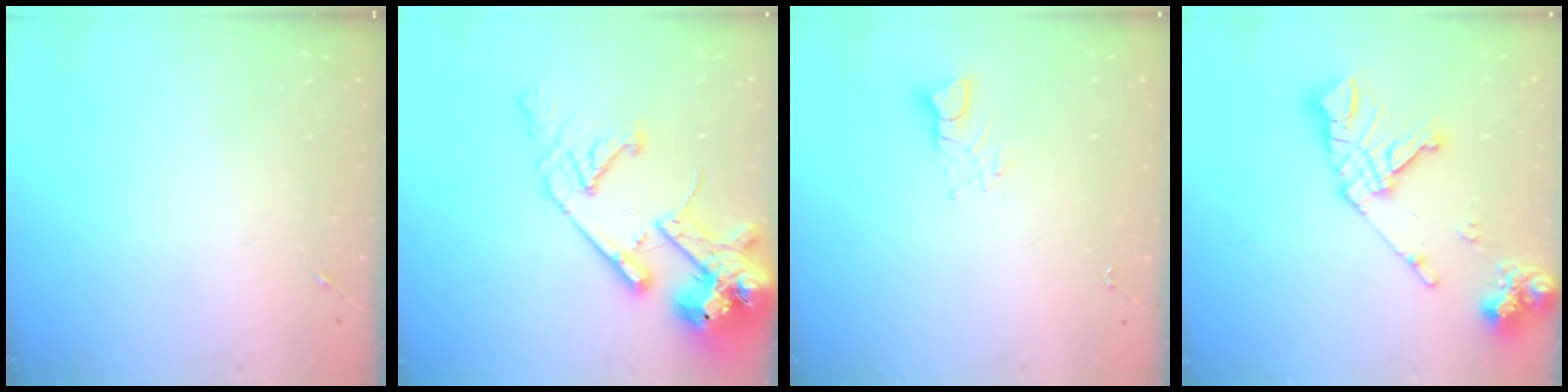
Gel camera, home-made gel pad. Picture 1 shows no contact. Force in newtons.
{"total": 20.3, "press": 20.1, "slide": 2.7}
{"total": 3.5, "press": 3.5, "slide": 0.3}
{"total": 16.6, "press": 16.5, "slide": 2.0}